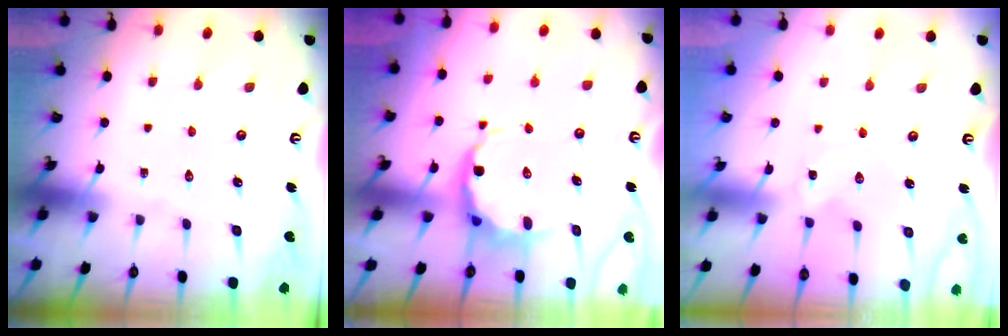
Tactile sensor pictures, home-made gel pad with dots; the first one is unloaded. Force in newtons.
{"total": 6.4, "press": 6.2, "slide": 1.6}
{"total": 0.0}